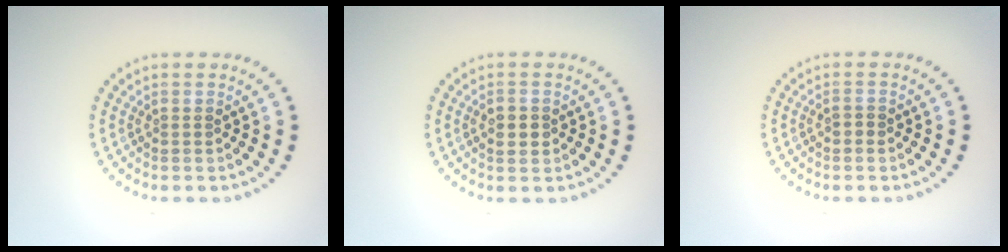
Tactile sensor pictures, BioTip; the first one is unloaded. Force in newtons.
{"total": 2.1, "press": 2.1, "slide": 0.2}
{"total": 0.8, "press": 0.8, "slide": 0.1}